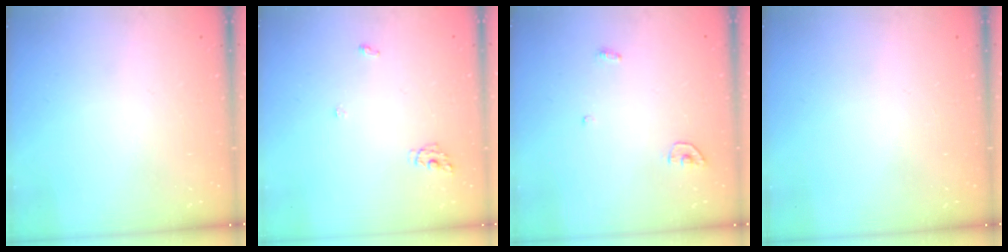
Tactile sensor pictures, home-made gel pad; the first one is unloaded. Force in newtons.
{"total": 4.4, "press": 4.4, "slide": 0.3}
{"total": 3.6, "press": 3.5, "slide": 0.4}
{"total": 0.0}